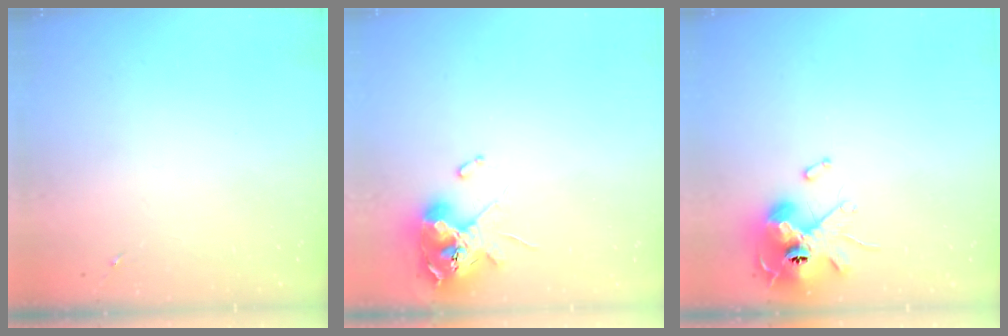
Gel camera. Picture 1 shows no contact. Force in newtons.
{"total": 11.9, "press": 11.8, "slide": 1.5}
{"total": 11.9, "press": 11.7, "slide": 1.7}